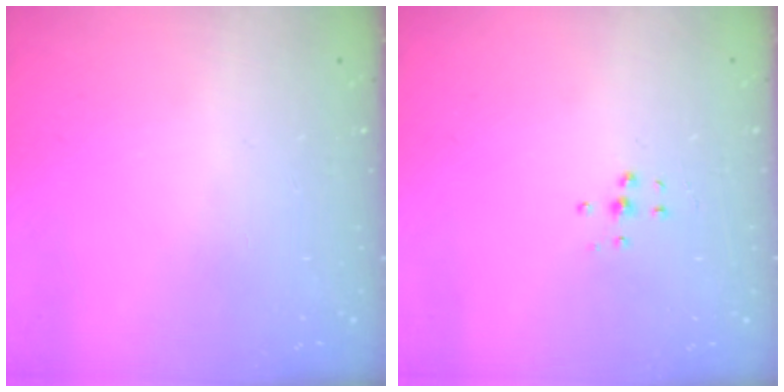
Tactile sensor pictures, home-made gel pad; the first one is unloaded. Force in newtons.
{"total": 4.9, "press": 4.9, "slide": 0.4}